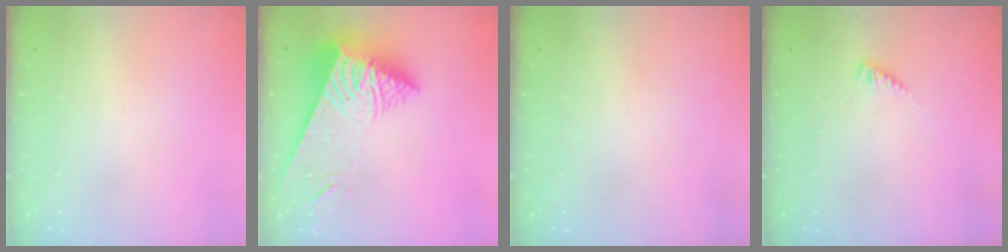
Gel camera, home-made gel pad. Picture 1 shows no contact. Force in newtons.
{"total": 10.1, "press": 10.0, "slide": 1.4}
{"total": 0.0}
{"total": 2.5, "press": 2.5, "slide": 0.5}